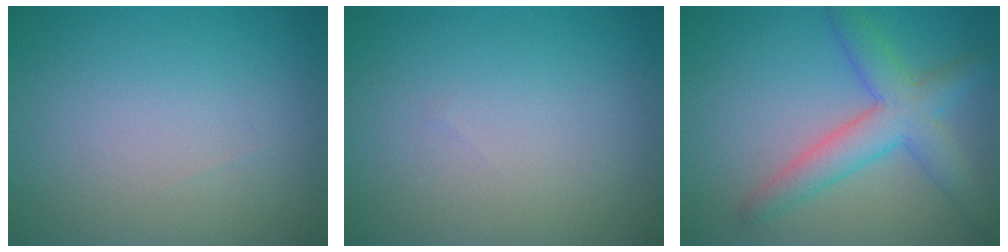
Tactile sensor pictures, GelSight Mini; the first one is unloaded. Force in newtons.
{"total": 0.0}
{"total": 4.9, "press": 4.9, "slide": 0.2}